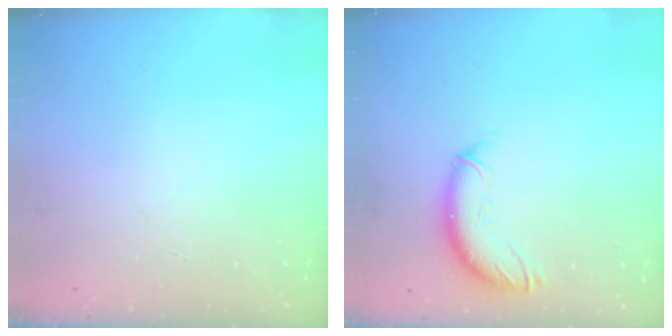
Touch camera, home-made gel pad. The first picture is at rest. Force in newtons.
{"total": 10.7, "press": 10.6, "slide": 1.0}